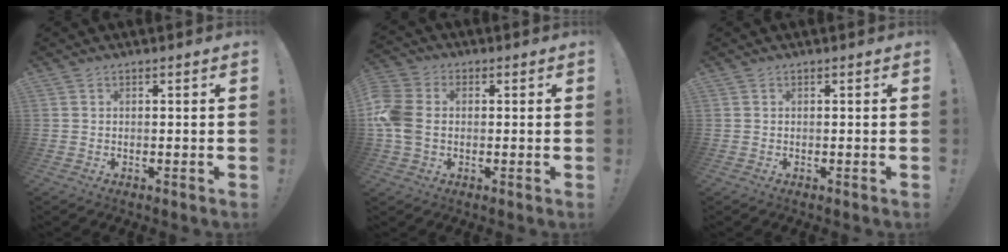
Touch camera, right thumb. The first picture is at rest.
{"total": 10.4, "force": [-0.5, 7.7, 7.0], "torque": [-0.165, 0.006, -0.009]}
{"total": 0.0}